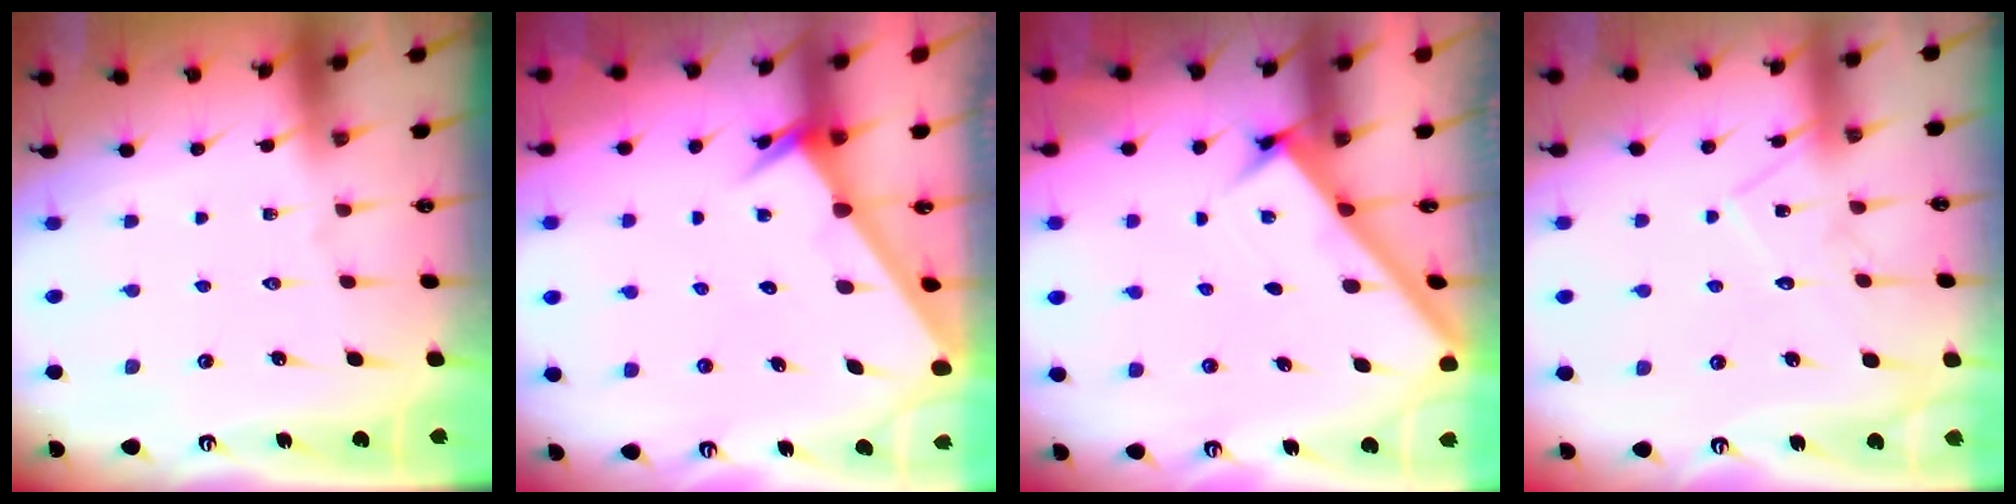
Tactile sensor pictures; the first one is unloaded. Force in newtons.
{"total": 2.6, "press": 2.6, "slide": 0.1}
{"total": 2.8, "press": 2.7, "slide": 0.4}
{"total": 9.9, "press": 9.9, "slide": 0.4}